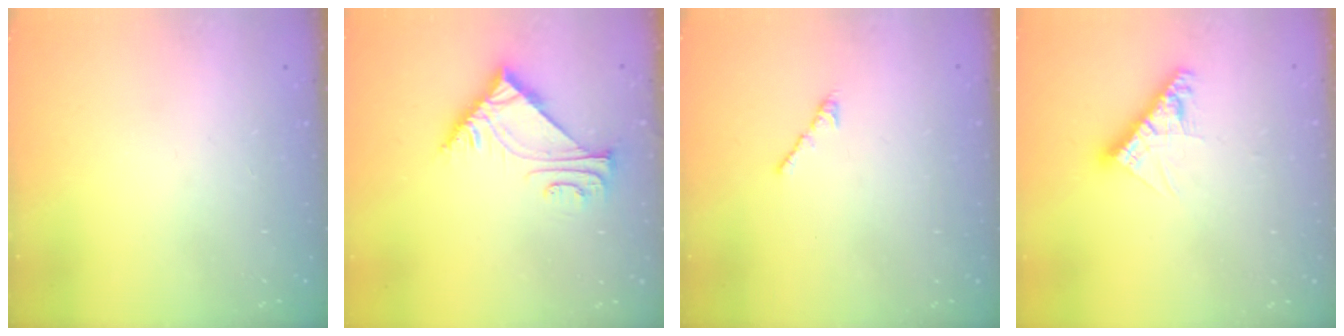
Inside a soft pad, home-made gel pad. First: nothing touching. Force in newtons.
{"total": 6.0, "press": 6.0, "slide": 0.1}
{"total": 2.7, "press": 2.6, "slide": 0.7}
{"total": 8.4, "press": 8.4, "slide": 0.3}